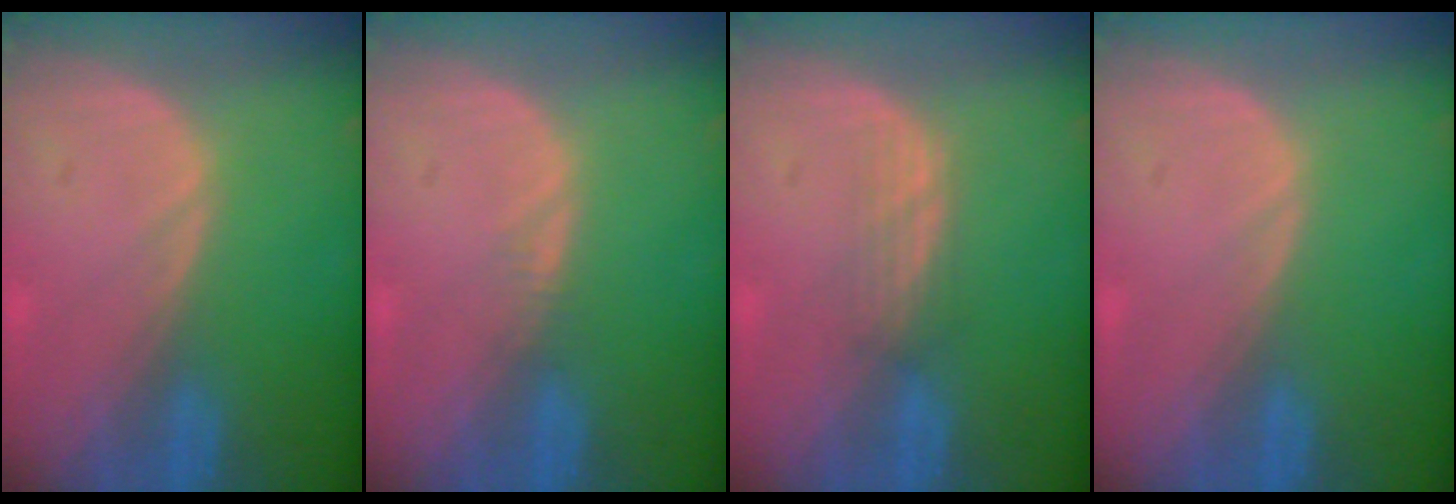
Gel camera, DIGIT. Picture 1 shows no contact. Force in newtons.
{"total": 0.8, "press": 0.8, "slide": 0.1}
{"total": 2.1, "press": 2.1, "slide": 0.2}
{"total": 0.0}